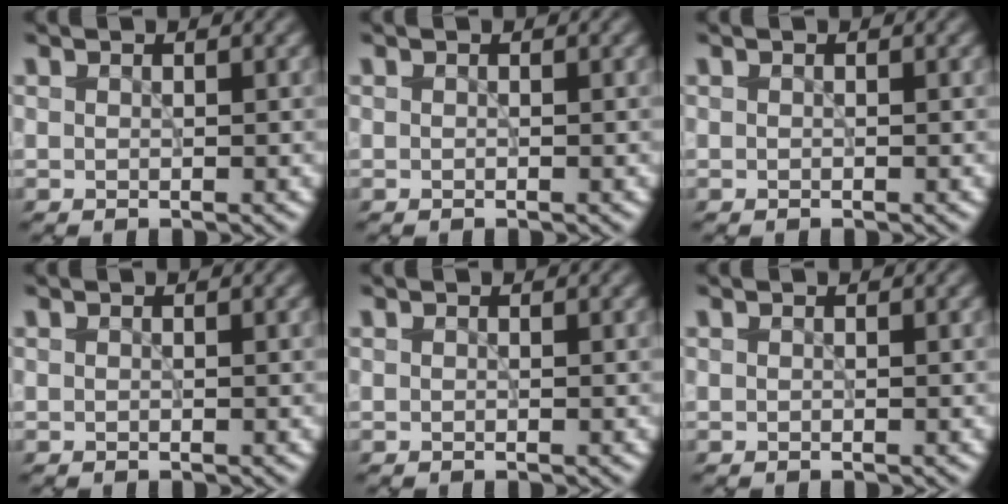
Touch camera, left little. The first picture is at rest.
{"total": 0.0}
{"total": 0.0}
{"total": 0.0}
{"total": 0.0}
{"total": 0.0}